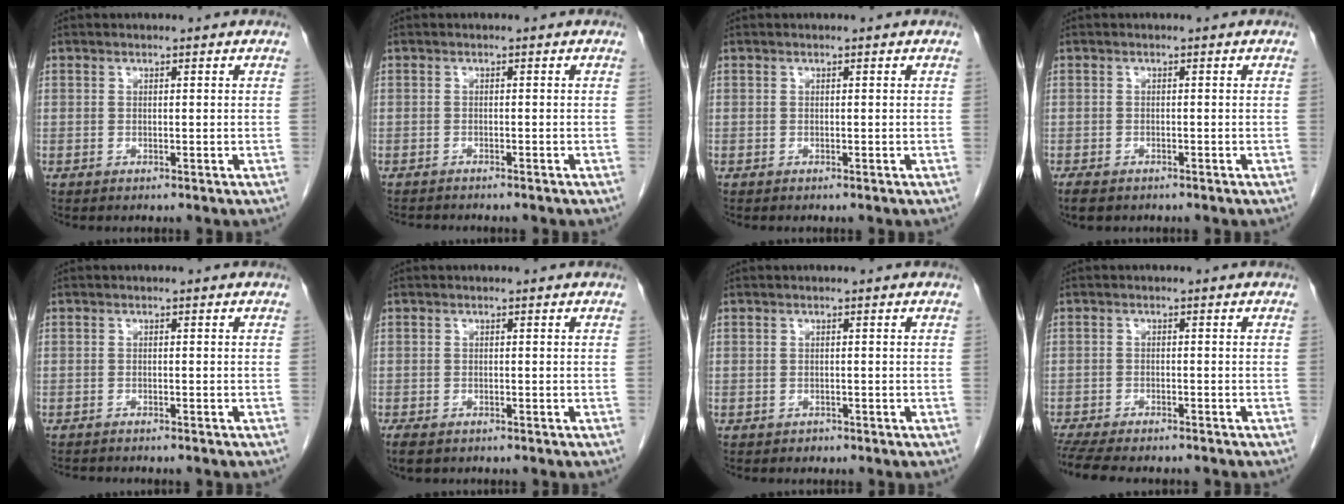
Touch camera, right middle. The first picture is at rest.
{"total": 4.9, "force": [-4.5, 0.8, 2.0], "torque": [-0.027, -0.003, -0.059]}
{"total": 0.0}
{"total": 3.0, "force": [-2.3, 1.4, 1.4], "torque": [-0.026, -0.005, -0.030]}
{"total": 3.8, "force": [-3.4, 0.5, 1.5], "torque": [-0.022, -0.002, -0.044]}
{"total": 2.9, "force": [-2.1, 1.3, 1.5], "torque": [-0.026, -0.006, -0.029]}
{"total": 0.7, "force": [-0.5, 0.5, 0.0], "torque": [-0.005, 0.001, -0.008]}
{"total": 11.9, "force": [-10.2, 2.9, 5.2], "torque": [-0.095, -0.010, -0.145]}